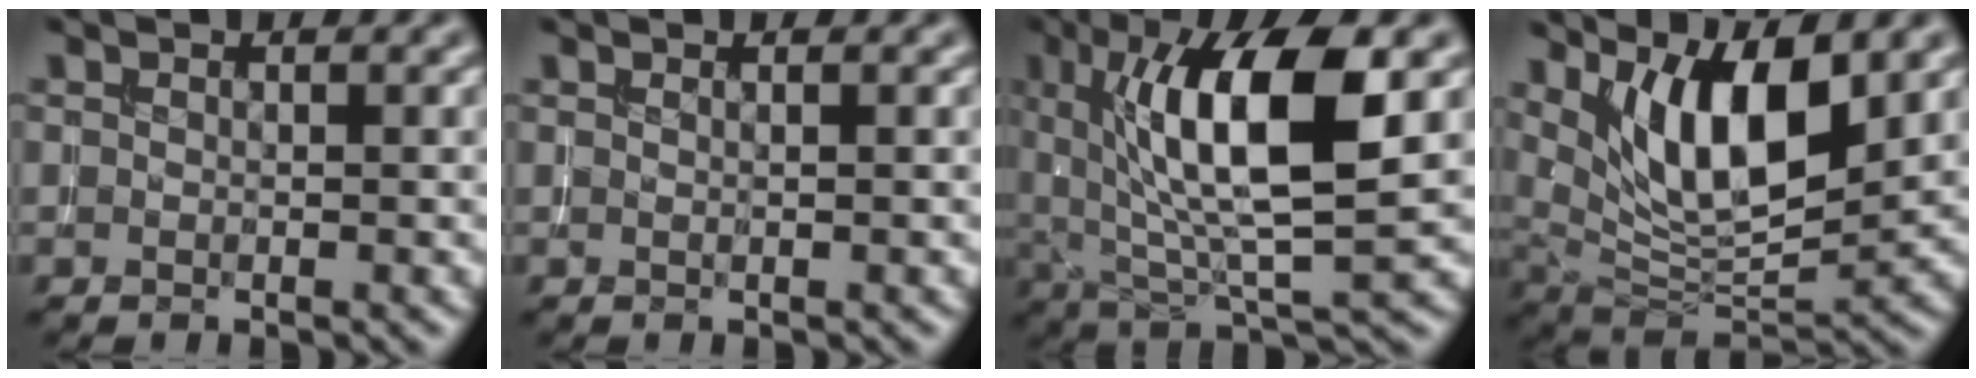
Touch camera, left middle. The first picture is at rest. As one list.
[{"total": 0.9, "force": [0.5, 0.3, 0.7], "torque": [-0.006, -0.006, -0.002]}, {"total": 11.7, "force": [2.9, 3.5, 10.8], "torque": [-0.177, 0.001, 0.053]}, {"total": 9.7, "force": [3.6, 3.6, 8.2], "torque": [-0.138, -0.020, 0.070]}]